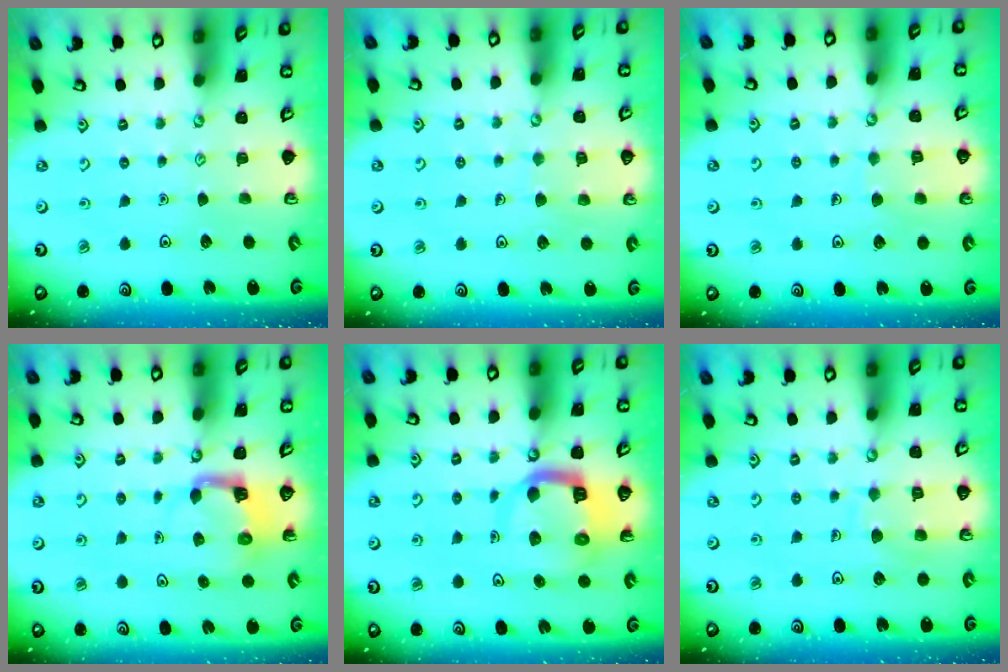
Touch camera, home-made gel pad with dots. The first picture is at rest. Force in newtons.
{"total": 4.7, "press": 4.7, "slide": 0.3}
{"total": 6.6, "press": 6.6, "slide": 0.4}
{"total": 4.2, "press": 4.1, "slide": 0.4}
{"total": 9.0, "press": 9.0, "slide": 1.1}
{"total": 8.0, "press": 8.0, "slide": 0.8}